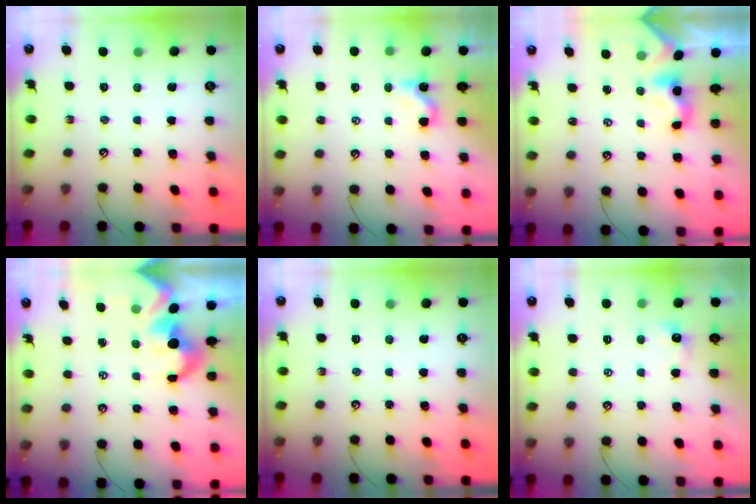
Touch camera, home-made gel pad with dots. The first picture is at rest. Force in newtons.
{"total": 1.2, "press": 1.2, "slide": 0.2}
{"total": 0.9, "press": 0.9, "slide": 0.3}
{"total": 3.1, "press": 2.9, "slide": 1.2}
{"total": 0.0}
{"total": 0.0}